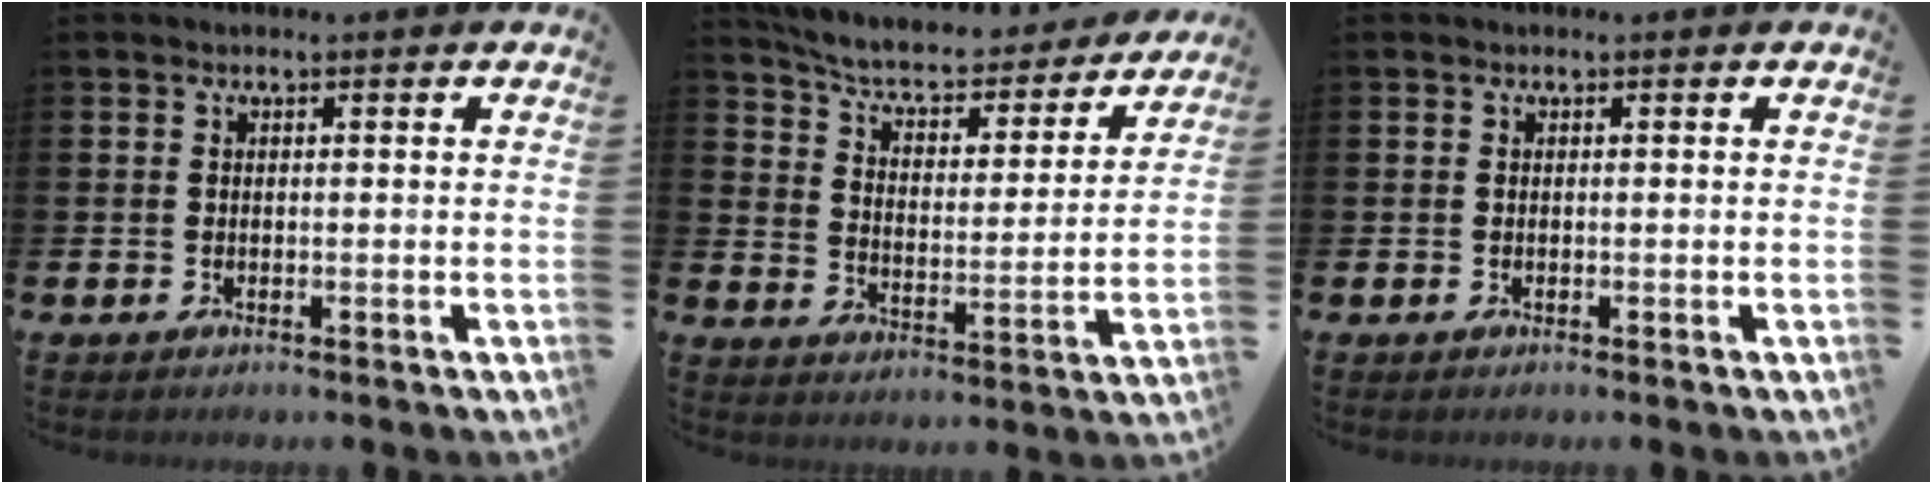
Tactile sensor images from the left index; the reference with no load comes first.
{"total": 6.5, "force": [5.8, 1.8, 2.1], "torque": [-0.065, -0.048, 0.093]}
{"total": 0.0}